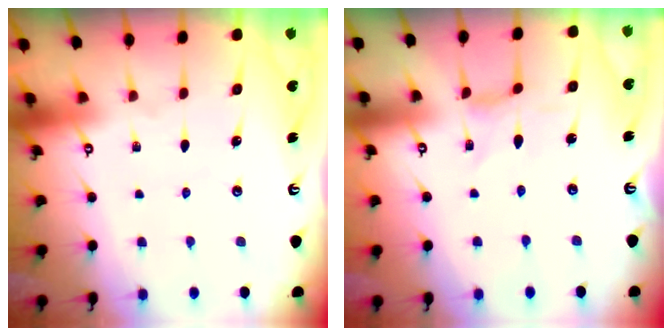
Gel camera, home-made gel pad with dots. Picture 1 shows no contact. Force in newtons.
{"total": 0.0}